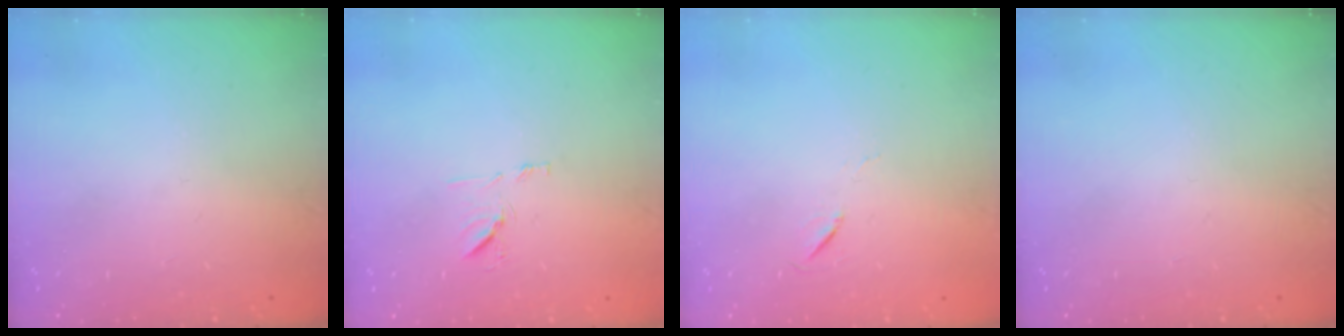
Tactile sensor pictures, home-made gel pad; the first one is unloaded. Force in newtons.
{"total": 7.5, "press": 7.4, "slide": 0.6}
{"total": 5.5, "press": 5.1, "slide": 2.1}
{"total": 0.0}